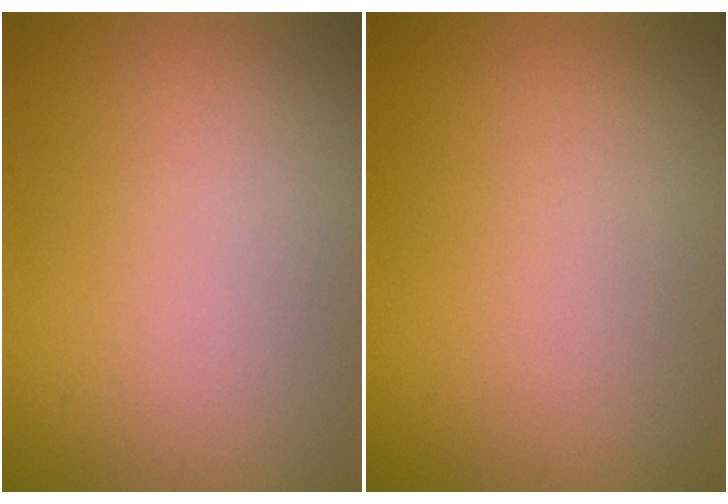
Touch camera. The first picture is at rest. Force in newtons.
{"total": 0.0}